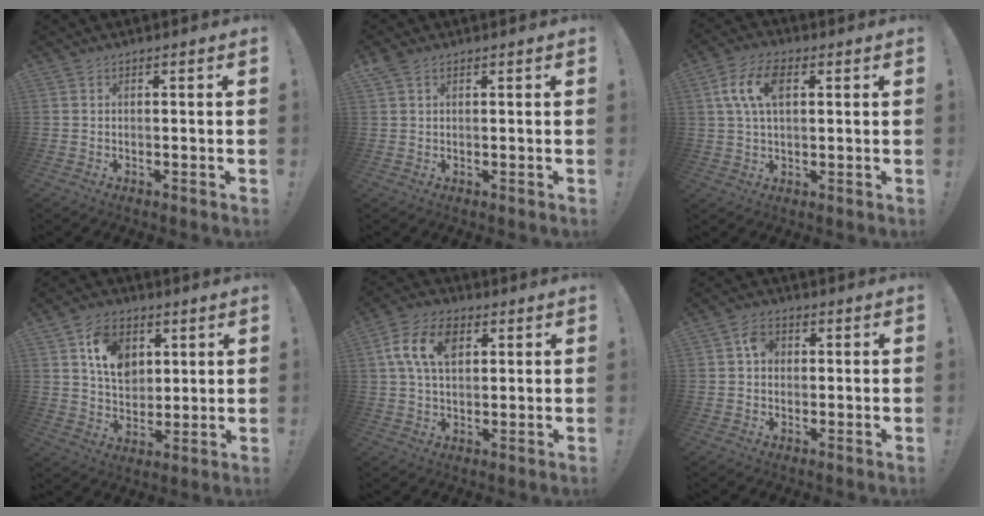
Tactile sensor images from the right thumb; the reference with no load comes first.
{"total": 2.0, "force": [1.2, 1.1, 1.2], "torque": [-0.028, 0.003, 0.024]}
{"total": 10.3, "force": [3.0, 5.8, 7.9], "torque": [-0.147, 0.005, 0.054]}
{"total": 12.6, "force": [5.4, 9.4, 6.4], "torque": [-0.097, -0.013, 0.105]}
{"total": 11.8, "force": [4.0, 7.6, 8.1], "torque": [-0.144, 0.009, 0.075]}
{"total": 4.8, "force": [0.8, 3.9, 2.7], "torque": [-0.038, 0.008, 0.013]}